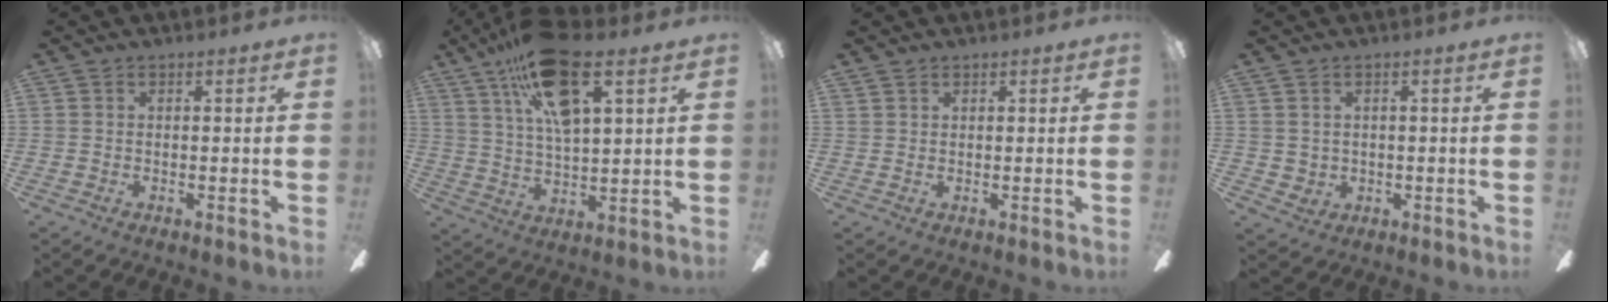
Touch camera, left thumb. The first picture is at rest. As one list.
[{"total": 17.7, "force": [9.9, 6.3, 13.2], "torque": [-0.240, -0.035, 0.167]}, {"total": 1.0, "force": [0.8, 0.6, 0.1], "torque": [-0.002, 0.001, 0.015]}, {"total": 2.7, "force": [1.4, 2.3, 0.1], "torque": [-0.010, -0.001, 0.025]}]